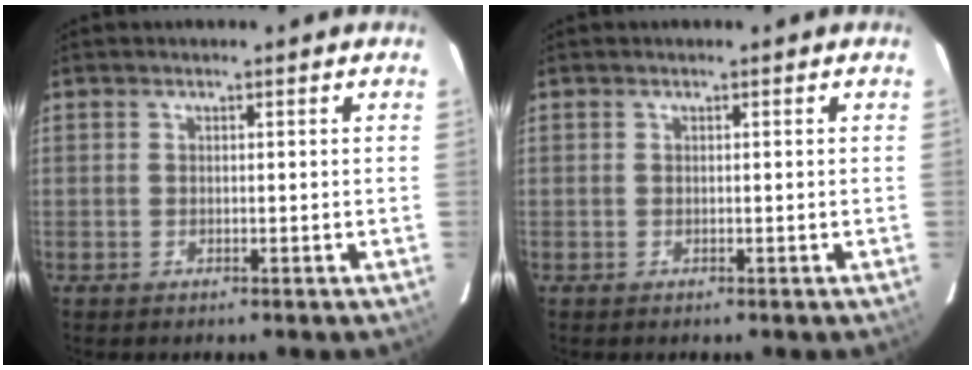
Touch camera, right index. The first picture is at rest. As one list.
[{"total": 0.0}]